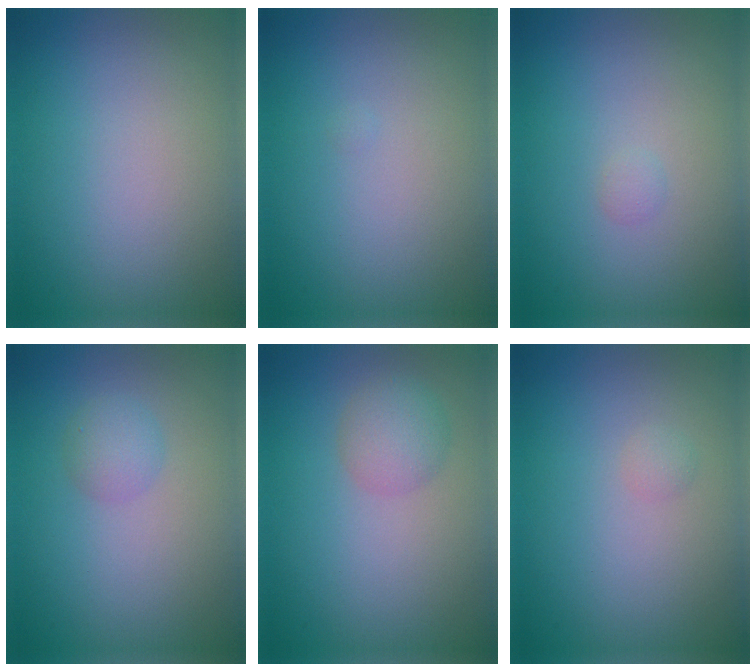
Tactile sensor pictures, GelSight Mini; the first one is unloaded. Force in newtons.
{"total": 0.0}
{"total": 0.5, "press": 0.5, "slide": 0.1}
{"total": 1.7, "press": 1.7, "slide": 0.1}
{"total": 2.5, "press": 2.5, "slide": 0.1}
{"total": 0.6, "press": 0.6, "slide": 0.1}